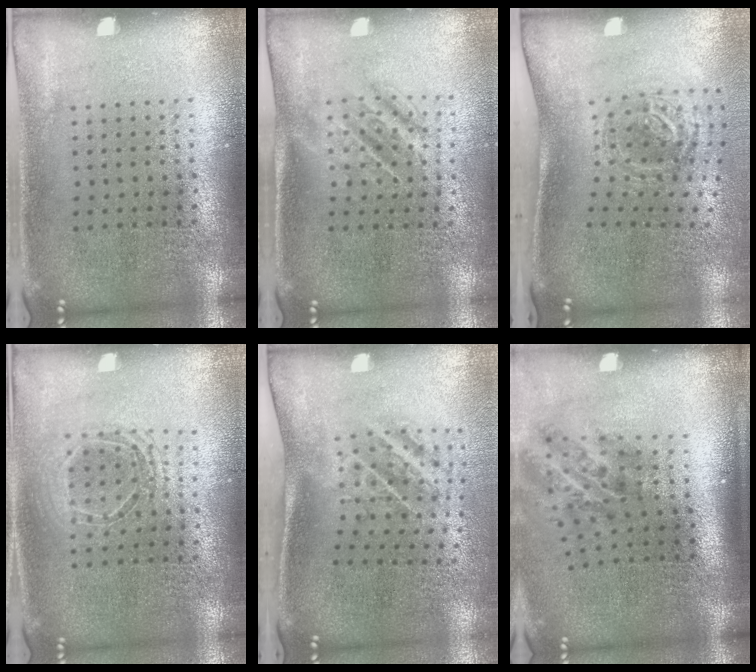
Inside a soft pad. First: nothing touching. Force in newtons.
{"total": 1.6, "press": 1.2, "slide": 1.0}
{"total": 1.8, "press": 1.2, "slide": 1.3}
{"total": 1.5, "press": 1.3, "slide": 0.8}
{"total": 1.9, "press": 1.1, "slide": 1.6}
{"total": 1.9, "press": 1.2, "slide": 1.5}